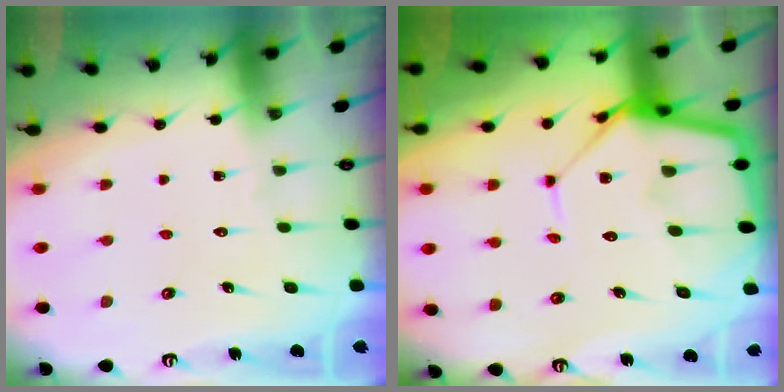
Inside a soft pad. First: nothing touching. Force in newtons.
{"total": 14.2, "press": 14.1, "slide": 1.2}